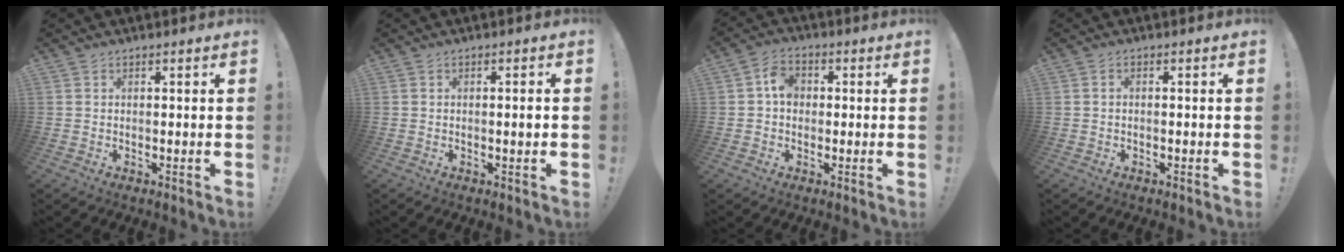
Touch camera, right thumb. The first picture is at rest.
{"total": 1.9, "force": [-0.3, -0.1, 1.9], "torque": [-0.035, 0.002, -0.006]}
{"total": 5.9, "force": [0.4, 4.6, 3.6], "torque": [-0.053, 0.008, 0.007]}
{"total": 0.5, "force": [-0.3, 0.3, 0.3], "torque": [-0.003, 0.002, -0.005]}